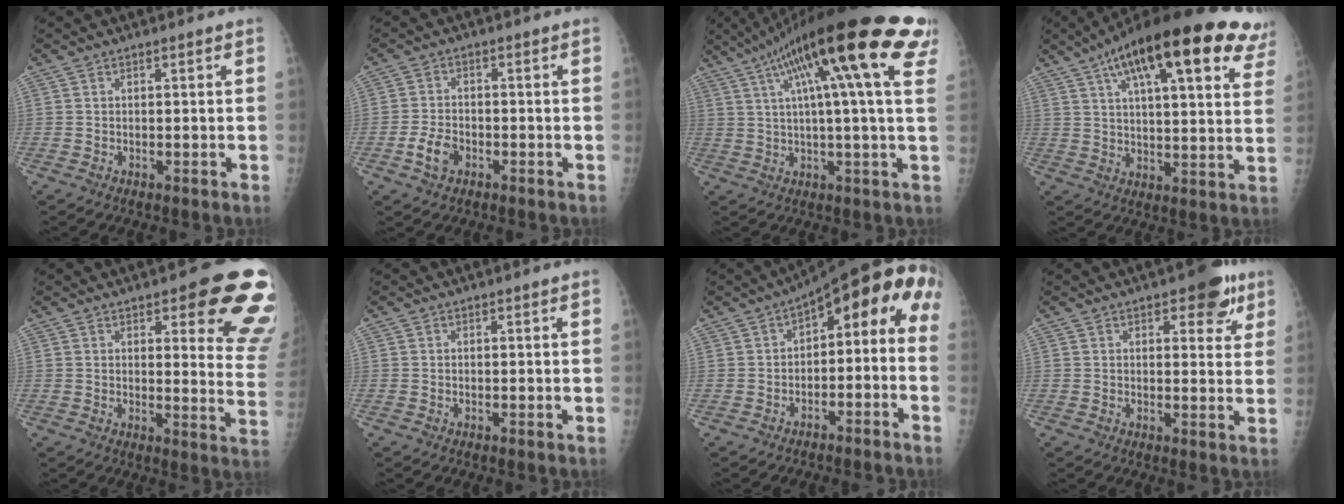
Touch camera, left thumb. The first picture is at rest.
{"total": 4.4, "force": [-1.9, 3.0, 2.7], "torque": [-0.048, 0.010, -0.036]}
{"total": 24.9, "force": [11.9, 3.9, 21.5], "torque": [-0.336, 0.020, 0.165]}
{"total": 27.9, "force": [15.7, 8.6, 21.5], "torque": [-0.301, -0.001, 0.214]}
{"total": 15.5, "force": [8.4, 4.8, 12.1], "torque": [-0.100, -0.053, 0.088]}
{"total": 0.0}
{"total": 12.0, "force": [-2.4, 6.8, 9.6], "torque": [-0.099, 0.078, -0.036]}
{"total": 7.2, "force": [4.0, 3.3, 4.9], "torque": [-0.031, -0.014, 0.044]}